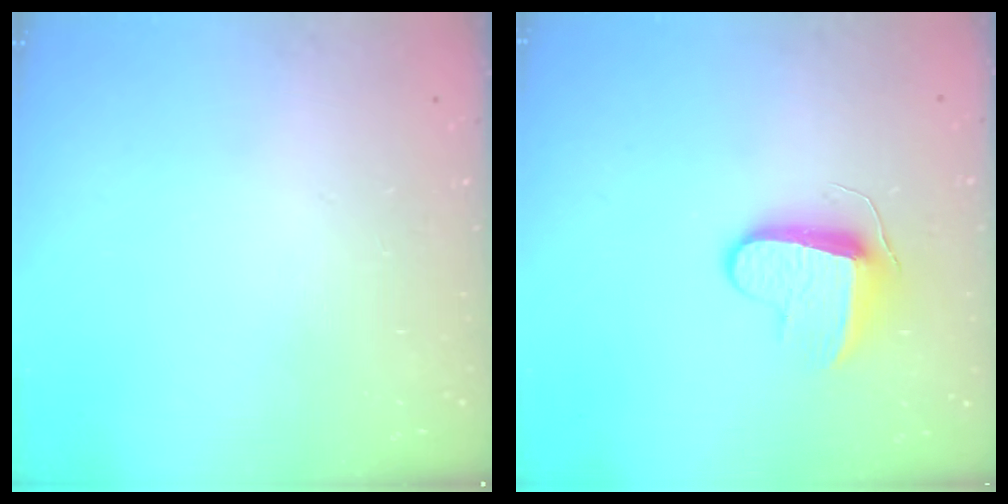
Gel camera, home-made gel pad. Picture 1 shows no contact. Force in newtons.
{"total": 9.0, "press": 9.0, "slide": 0.5}